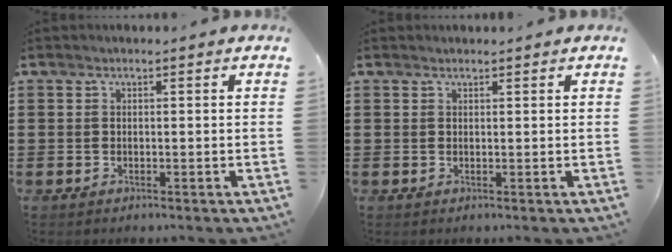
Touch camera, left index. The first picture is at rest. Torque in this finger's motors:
{"motor_torque": [-0.29, -0.99, -0.07, -0.02]}